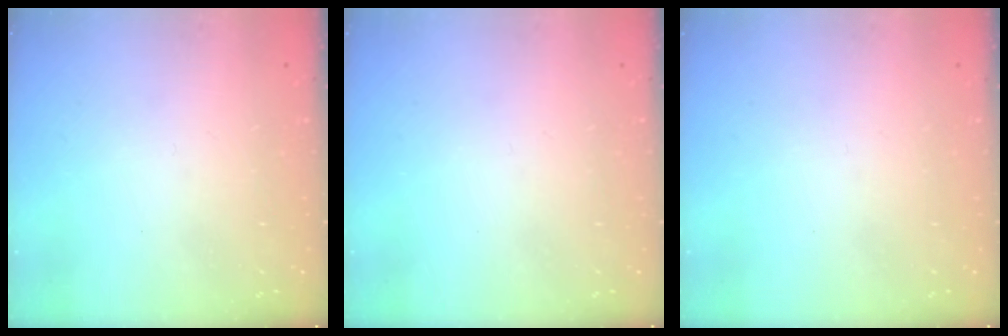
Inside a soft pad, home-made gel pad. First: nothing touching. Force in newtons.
{"total": 0.0}
{"total": 0.0}